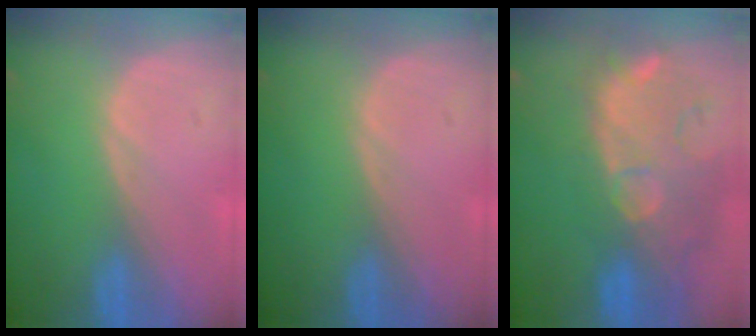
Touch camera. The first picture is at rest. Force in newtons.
{"total": 0.0}
{"total": 12.9, "press": 11.3, "slide": 6.2}